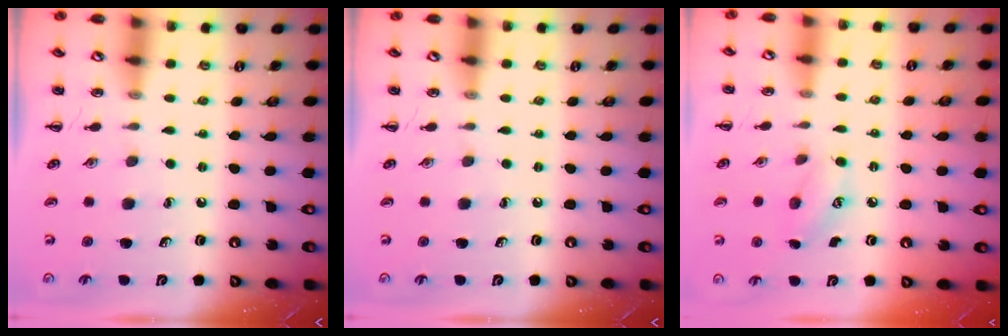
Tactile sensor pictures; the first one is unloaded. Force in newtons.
{"total": 0.0}
{"total": 6.2, "press": 6.1, "slide": 1.1}